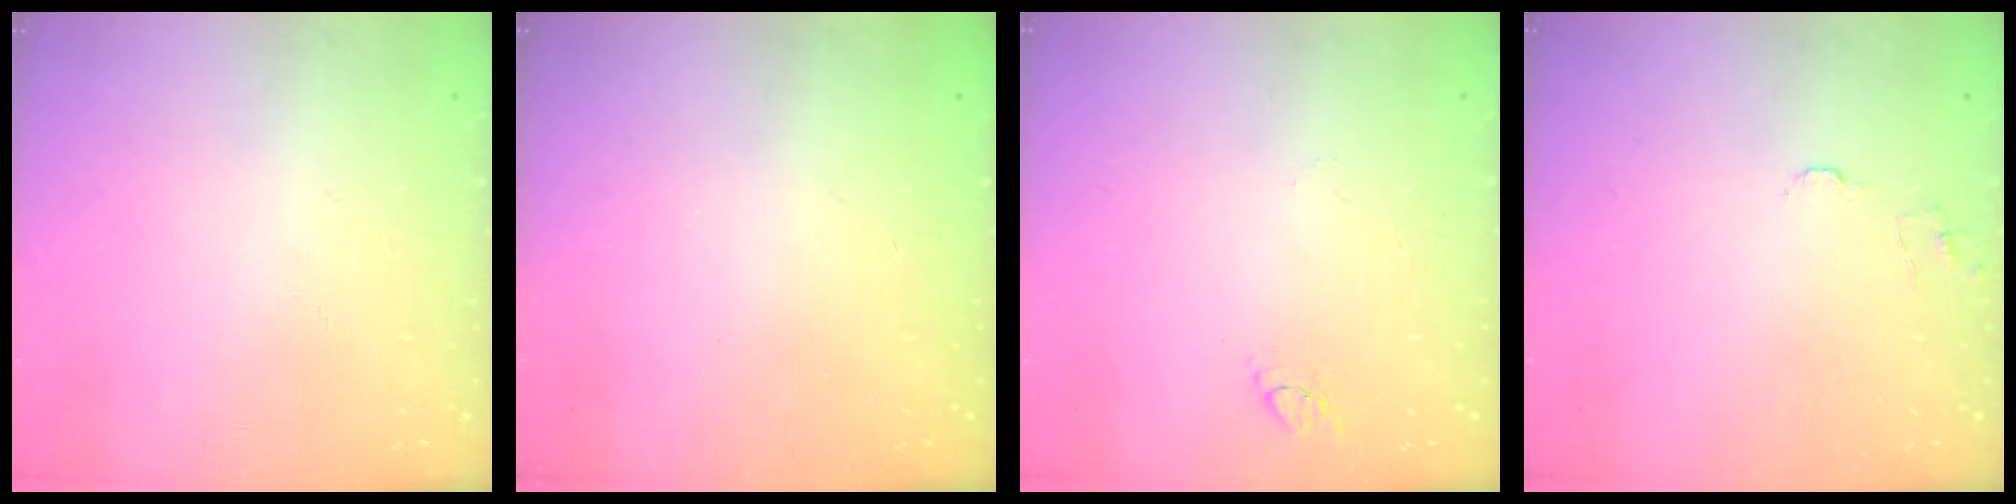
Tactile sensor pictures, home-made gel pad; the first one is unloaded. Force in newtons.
{"total": 0.0}
{"total": 3.2, "press": 3.2, "slide": 0.3}
{"total": 6.3, "press": 6.3, "slide": 0.5}